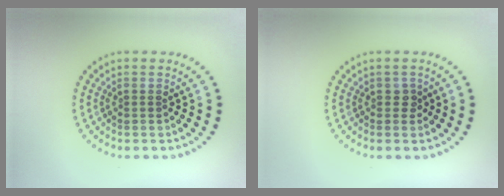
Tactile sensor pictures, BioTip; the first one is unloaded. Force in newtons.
{"total": 1.0, "press": 0.9, "slide": 0.4}